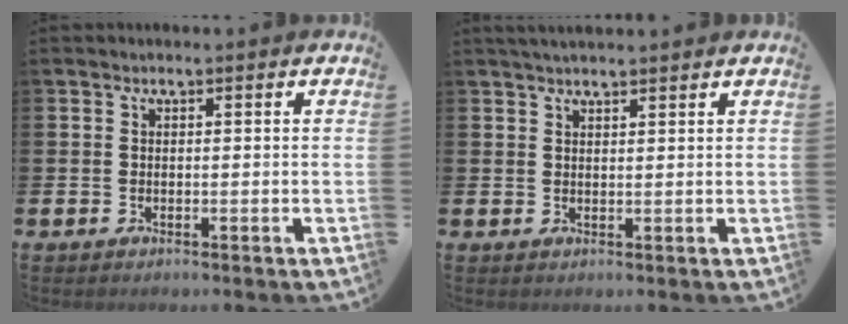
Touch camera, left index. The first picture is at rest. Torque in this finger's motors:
{"motor_torque": [-0.16, -0.48, 0.49, 0.14]}